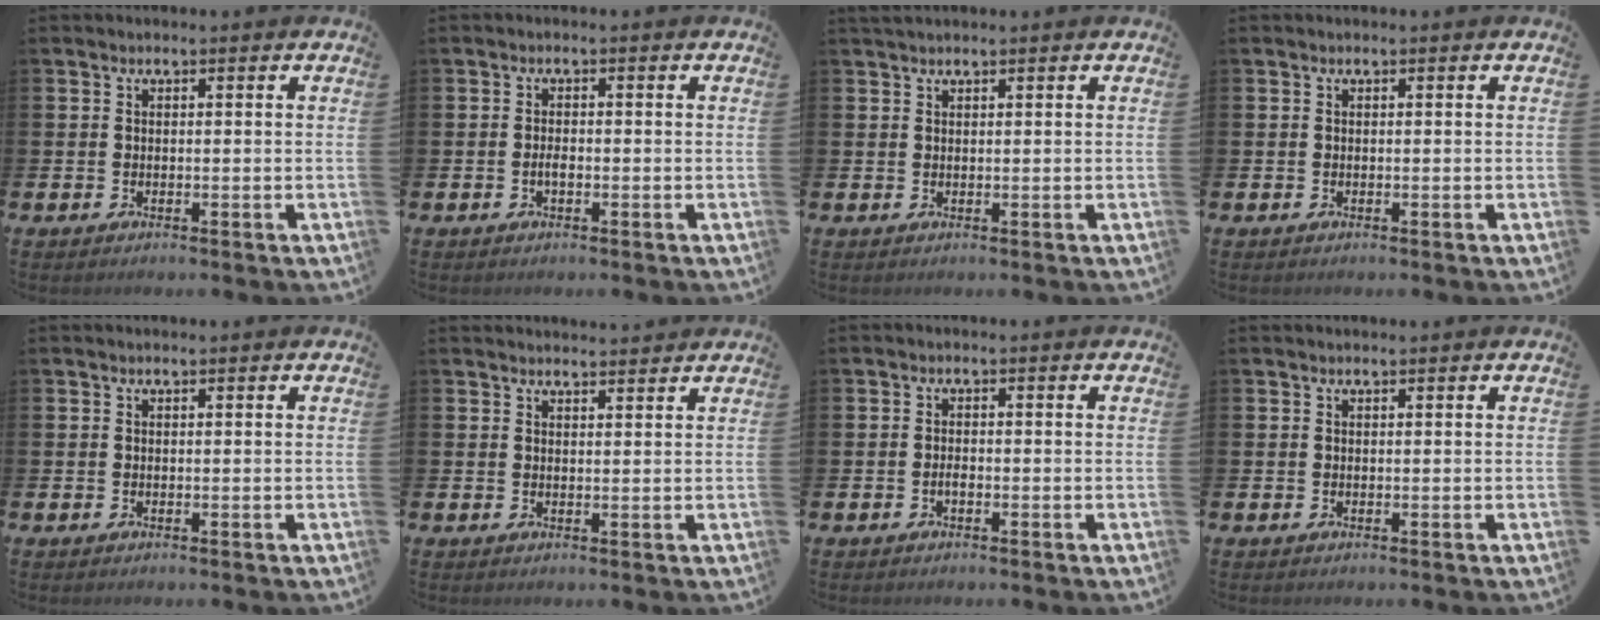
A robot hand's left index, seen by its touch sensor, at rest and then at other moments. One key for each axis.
{"total": 1.4, "fx": -0.5, "fy": 0.6, "fz": 1.1, "tx": -0.021, "ty": 0.001, "tz": -0.010}
{"total": 1.0, "fx": 0.9, "fy": 0.1, "fz": 0.4, "tx": -0.008, "ty": 0.002, "tz": 0.017}
{"total": 0.0}
{"total": 0.0}
{"total": 2.2, "fx": 2.2, "fy": 0.1, "fz": 0.0, "tx": 0.010, "ty": -0.015, "tz": 0.037}
{"total": 1.1, "fx": -0.5, "fy": 0.4, "fz": 0.8, "tx": -0.016, "ty": -0.001, "tz": -0.011}
{"total": 0.0}